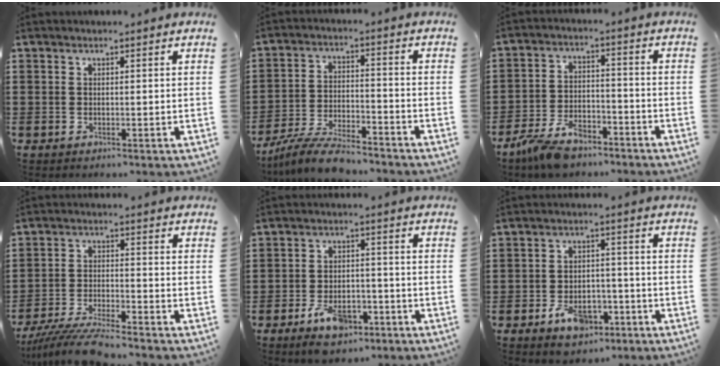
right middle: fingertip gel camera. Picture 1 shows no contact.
{"total": 7.8, "force": [-7.1, 1.1, 3.0], "torque": [-0.060, 0.009, -0.135]}
{"total": 7.1, "force": [-5.8, 2.7, 3.1], "torque": [-0.076, 0.002, -0.114]}
{"total": 6.9, "force": [-6.4, 0.0, 2.5], "torque": [-0.060, -0.013, -0.126]}
{"total": 6.1, "force": [-3.9, 3.1, 3.4], "torque": [-0.058, 0.009, -0.074]}
{"total": 5.6, "force": [-3.5, 3.4, 2.8], "torque": [-0.044, 0.009, -0.066]}